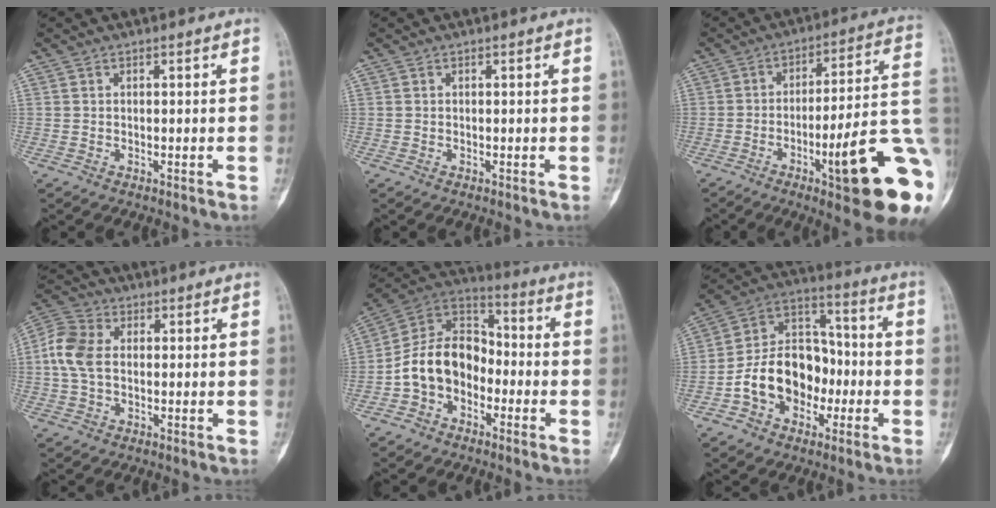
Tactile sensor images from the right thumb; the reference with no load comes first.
{"total": 0.0}
{"total": 23.0, "force": [-7.1, 3.7, 21.5], "torque": [-0.241, 0.023, -0.095]}
{"total": 8.0, "force": [0.4, 5.4, 5.9], "torque": [-0.131, 0.020, 0.001]}
{"total": 13.4, "force": [-3.8, 9.9, 8.2], "torque": [-0.125, 0.063, -0.081]}
{"total": 15.5, "force": [-4.0, 11.5, 9.6], "torque": [-0.123, 0.055, -0.072]}